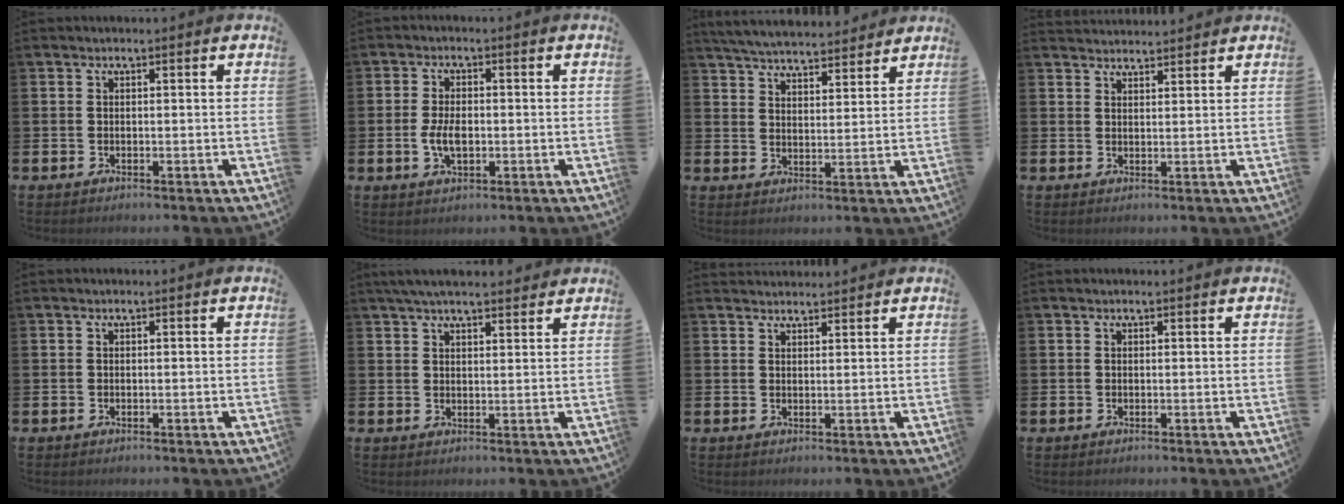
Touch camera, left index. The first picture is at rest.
{"total": 3.9, "force": [-0.4, 2.1, 3.3], "torque": [-0.059, 0.000, -0.011]}
{"total": 5.7, "force": [5.6, 0.7, 0.8], "torque": [-0.034, -0.032, 0.099]}
{"total": 2.6, "force": [2.6, 0.4, -0.1], "torque": [0.007, -0.015, 0.046]}
{"total": 0.0}
{"total": 4.4, "force": [4.0, 0.8, 1.5], "torque": [-0.038, -0.007, 0.074]}
{"total": 2.2, "force": [2.1, 0.4, -0.1], "torque": [0.009, -0.011, 0.037]}
{"total": 0.0}